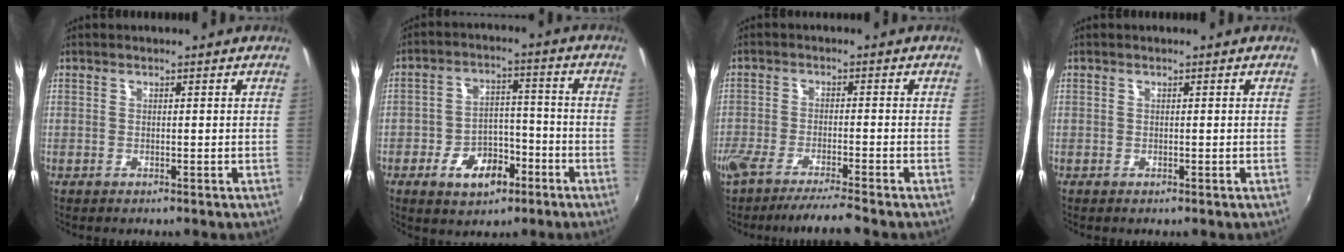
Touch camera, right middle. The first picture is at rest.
{"total": 9.0, "force": [-4.8, 5.6, 5.2], "torque": [-0.105, 0.017, -0.068]}
{"total": 8.4, "force": [-7.3, -0.5, 4.0], "torque": [-0.089, -0.023, -0.124]}
{"total": 0.0}